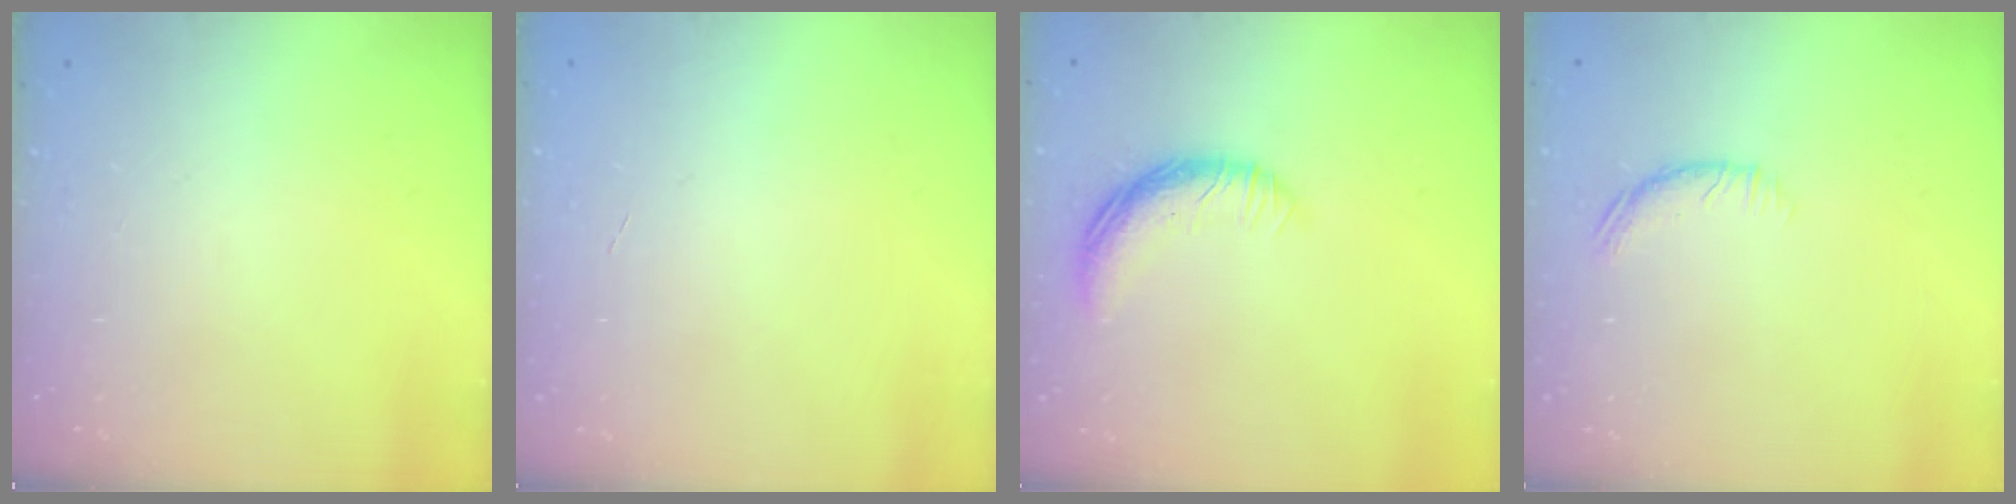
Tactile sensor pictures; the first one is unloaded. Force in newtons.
{"total": 0.0}
{"total": 11.5, "press": 11.5, "slide": 0.6}
{"total": 8.8, "press": 8.6, "slide": 1.8}